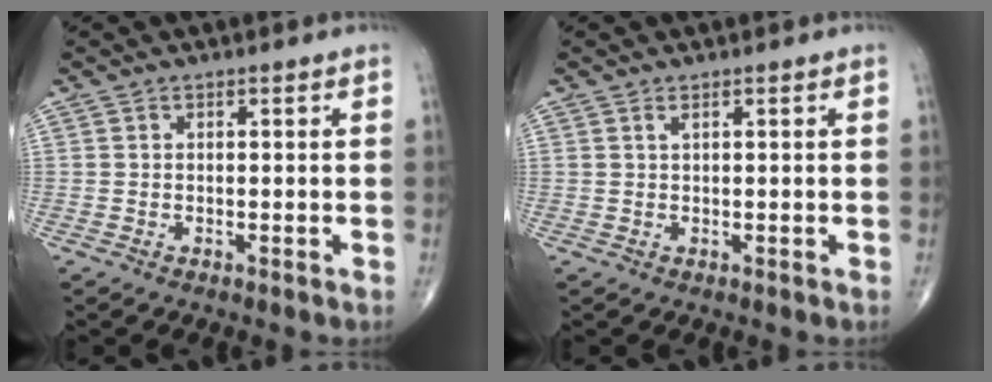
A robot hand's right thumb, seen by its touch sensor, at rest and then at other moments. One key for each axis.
{"total": 0.7, "fx": 0.4, "fy": 0.1, "fz": 0.5, "tx": -0.013, "ty": 0.001, "tz": 0.010}